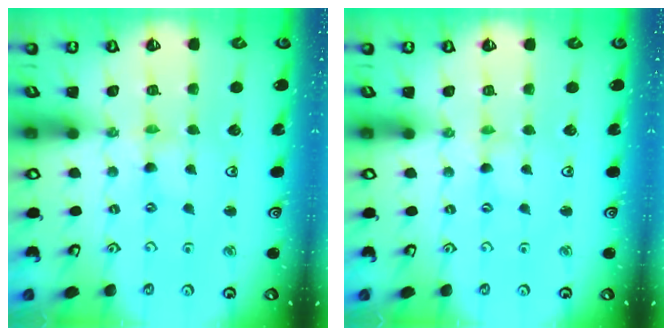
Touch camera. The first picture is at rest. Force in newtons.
{"total": 0.0}